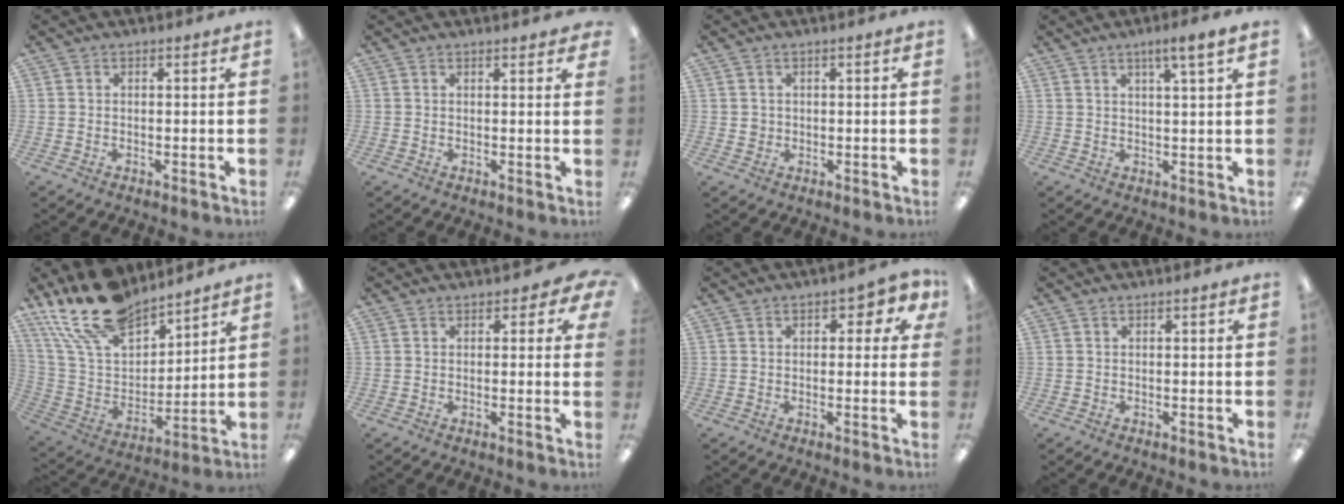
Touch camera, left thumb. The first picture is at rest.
{"total": 1.1, "force": [1.0, 0.2, 0.4], "torque": [-0.001, -0.004, 0.016]}
{"total": 1.5, "force": [0.3, 1.4, 0.4], "torque": [-0.010, 0.005, 0.004]}
{"total": 4.1, "force": [2.7, -0.1, 3.1], "torque": [-0.050, -0.007, 0.040]}
{"total": 21.1, "force": [16.1, 9.8, 9.6], "torque": [-0.199, -0.088, 0.296]}
{"total": 3.0, "force": [1.4, 1.5, 2.2], "torque": [-0.028, -0.001, 0.023]}
{"total": 3.9, "force": [1.4, 2.1, 2.9], "torque": [-0.034, 0.001, 0.020]}
{"total": 0.0}